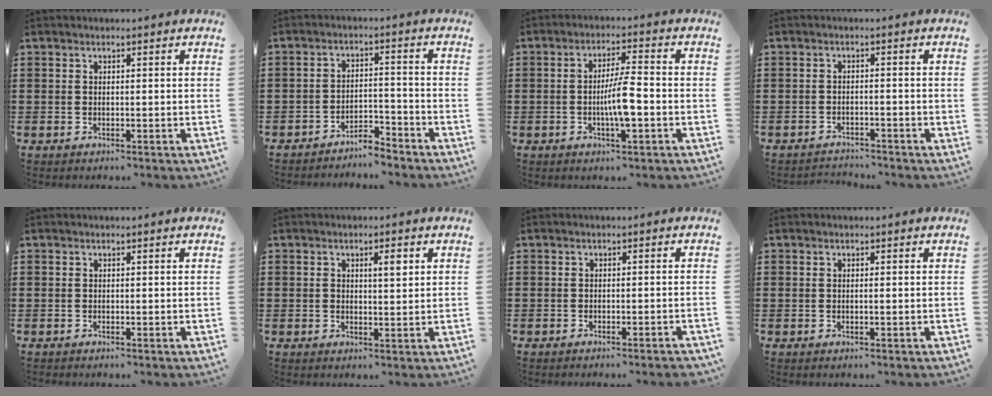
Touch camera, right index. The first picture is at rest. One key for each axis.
{"total": 3.9, "fx": -3.9, "fy": 0.3, "fz": 0.5, "tx": -0.015, "ty": 0.003, "tz": -0.080}
{"total": 5.8, "fx": -1.5, "fy": 0.8, "fz": 5.6, "tx": -0.108, "ty": -0.003, "tz": -0.033}
{"total": 1.8, "fx": -1.8, "fy": 0.3, "fz": 0.0, "tx": -0.007, "ty": 0.000, "tz": -0.038}
{"total": 0.0}
{"total": 2.4, "fx": 0.7, "fy": 0.6, "fz": 2.2, "tx": -0.035, "ty": 0.001, "tz": 0.008}
{"total": 1.2, "fx": -1.1, "fy": -0.2, "fz": 0.5, "tx": -0.009, "ty": 0.000, "tz": -0.021}
{"total": 0.0}